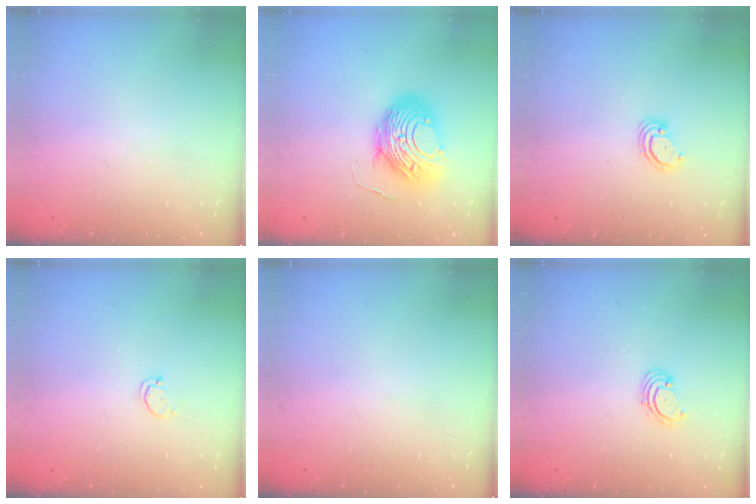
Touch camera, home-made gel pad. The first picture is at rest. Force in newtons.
{"total": 11.6, "press": 11.5, "slide": 1.2}
{"total": 3.8, "press": 3.8, "slide": 0.3}
{"total": 1.7, "press": 1.7, "slide": 0.2}
{"total": 0.0}
{"total": 1.6, "press": 1.6, "slide": 0.2}